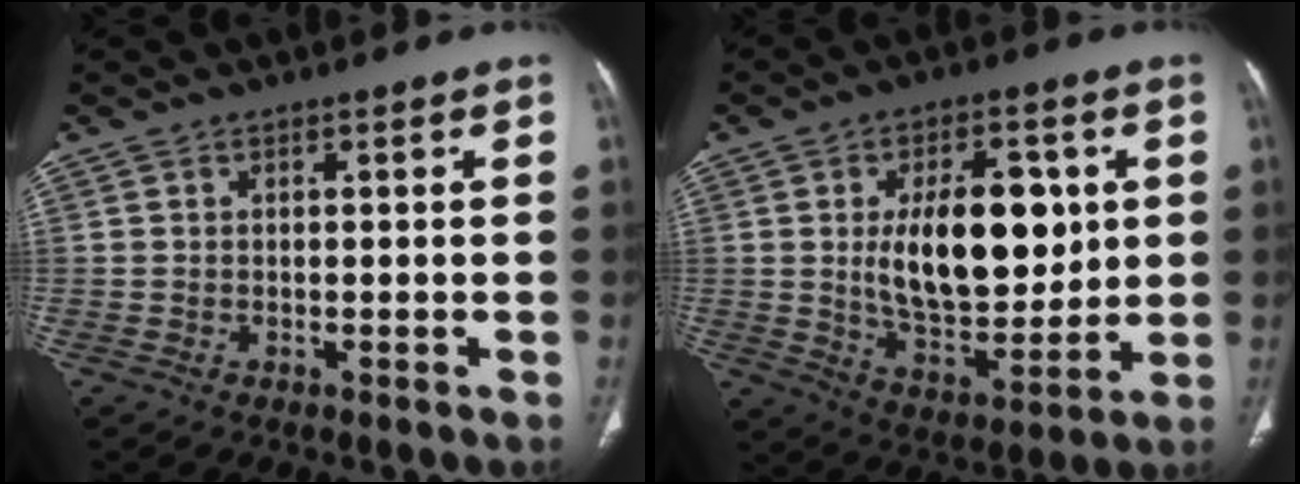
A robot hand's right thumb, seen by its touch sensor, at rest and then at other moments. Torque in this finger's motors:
{"motor_torque": [1.41, 1.61, 1.10, 0.13, 0.19]}